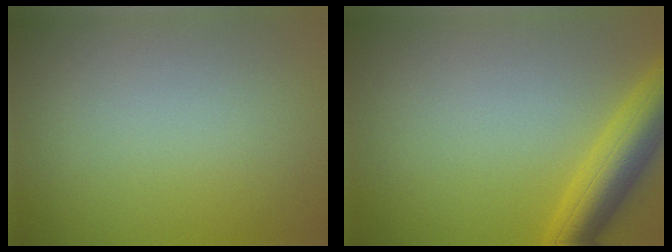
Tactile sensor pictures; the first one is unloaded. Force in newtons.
{"total": 5.5, "press": 5.5, "slide": 0.3}